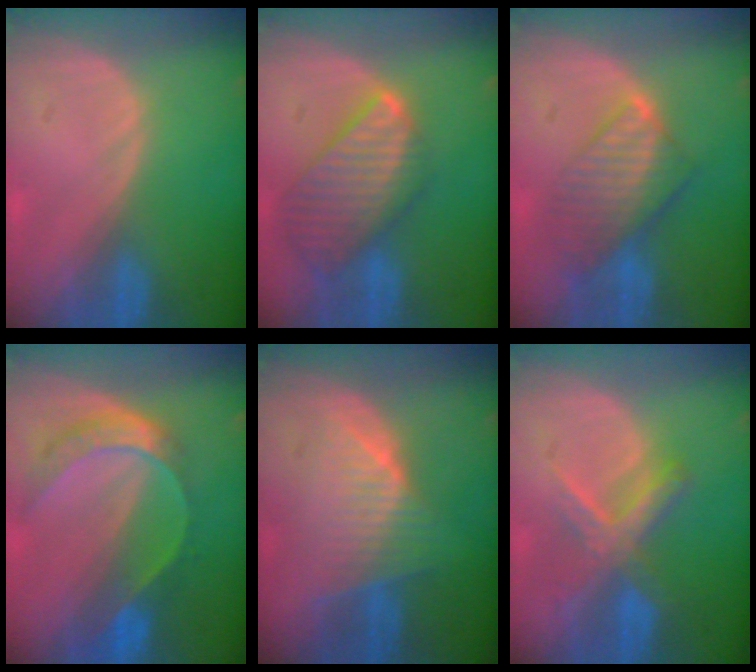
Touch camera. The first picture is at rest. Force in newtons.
{"total": 9.9, "press": 8.5, "slide": 5.0}
{"total": 8.3, "press": 7.1, "slide": 4.1}
{"total": 7.9, "press": 6.5, "slide": 4.4}
{"total": 7.7, "press": 6.9, "slide": 3.5}
{"total": 6.6, "press": 6.3, "slide": 1.9}